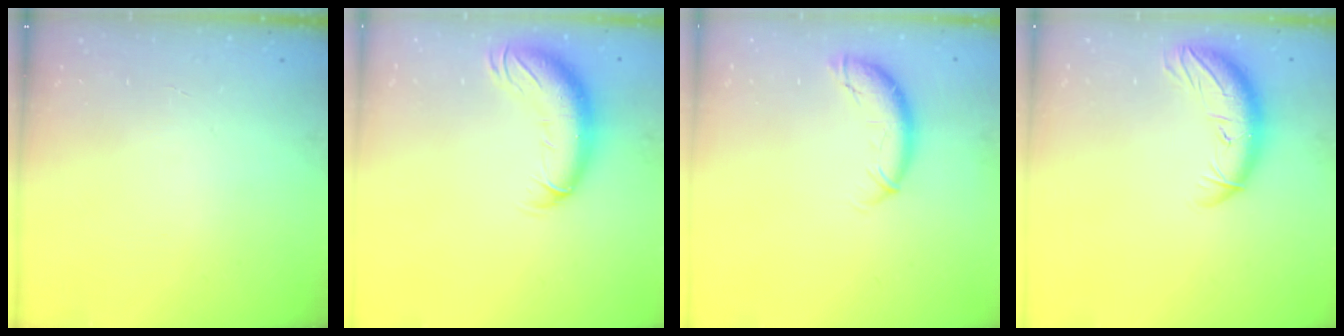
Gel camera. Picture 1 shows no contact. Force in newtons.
{"total": 11.5, "press": 11.2, "slide": 2.9}
{"total": 9.4, "press": 9.4, "slide": 0.5}
{"total": 10.5, "press": 10.2, "slide": 2.4}